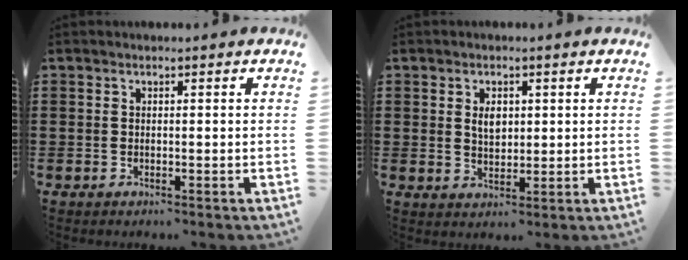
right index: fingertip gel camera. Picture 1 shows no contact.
{"total": 3.1, "force": [0.8, 1.9, 2.2], "torque": [-0.043, 0.005, 0.012]}